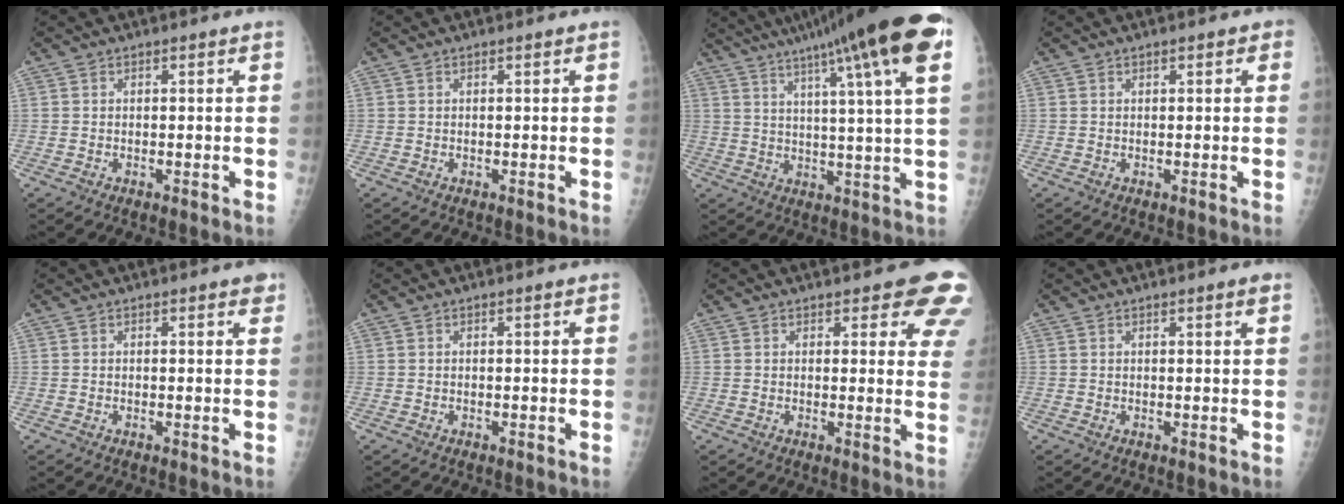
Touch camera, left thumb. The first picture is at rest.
{"total": 0.0}
{"total": 22.1, "force": [12.5, 1.5, 18.2], "torque": [-0.277, -0.009, 0.164]}
{"total": 1.9, "force": [0.8, 0.9, 1.4], "torque": [-0.014, 0.001, 0.009]}
{"total": 1.9, "force": [1.2, 0.7, 1.3], "torque": [-0.008, -0.002, 0.010]}
{"total": 0.0}
{"total": 9.6, "force": [7.4, 3.4, 5.1], "torque": [-0.009, -0.032, 0.064]}
{"total": 1.3, "force": [0.9, 0.0, 1.0], "torque": [-0.011, -0.005, 0.012]}